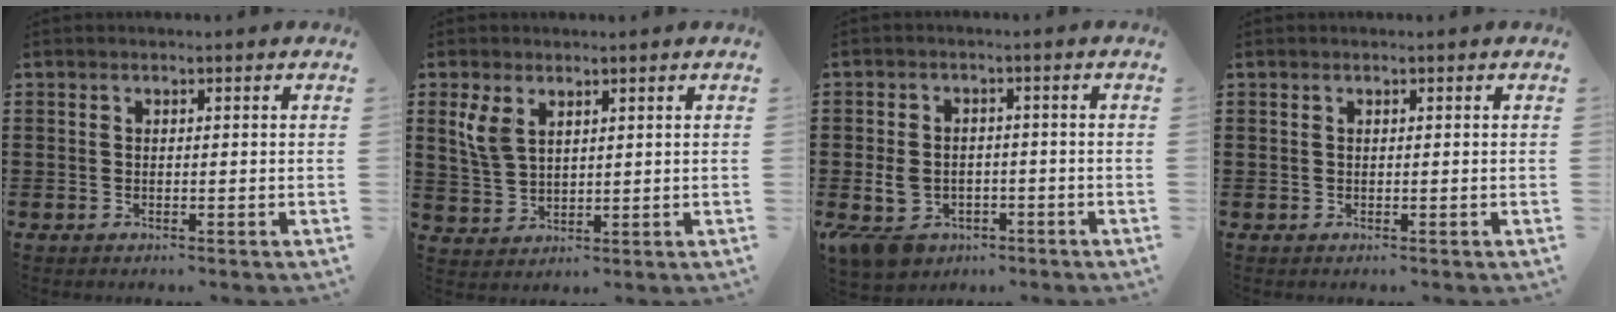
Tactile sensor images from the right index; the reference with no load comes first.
{"total": 4.6, "force": [2.3, 2.7, 2.8], "torque": [-0.073, 0.006, 0.041]}
{"total": 4.4, "force": [-2.3, 3.1, 2.2], "torque": [-0.072, -0.002, -0.052]}
{"total": 0.0}